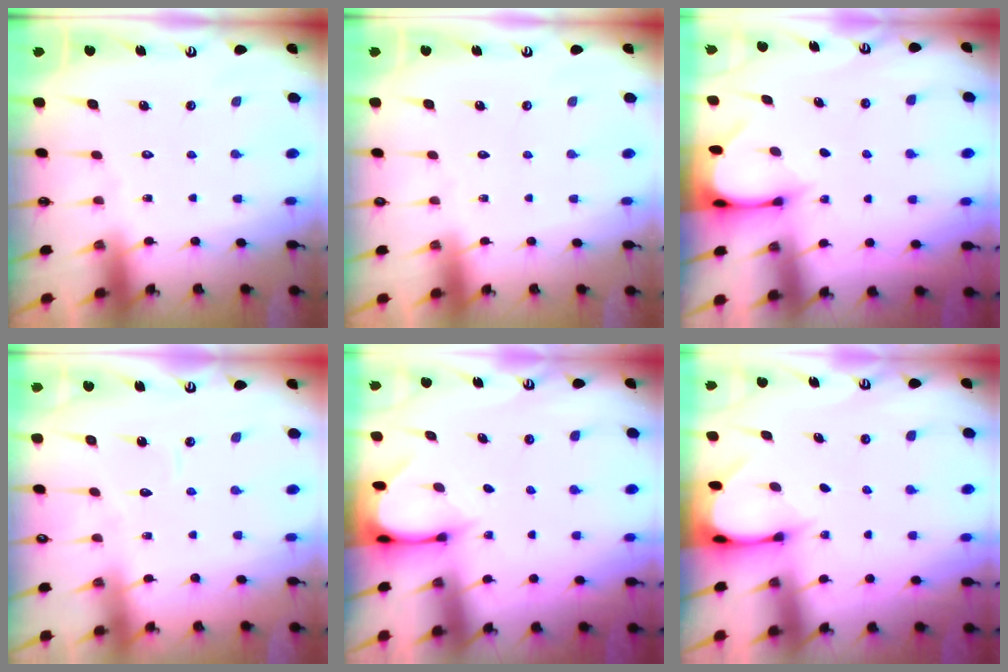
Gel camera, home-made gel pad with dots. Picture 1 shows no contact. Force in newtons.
{"total": 0.0}
{"total": 3.4, "press": 3.4, "slide": 0.3}
{"total": 2.8, "press": 2.8, "slide": 0.3}
{"total": 3.4, "press": 3.4, "slide": 0.3}
{"total": 3.0, "press": 3.0, "slide": 0.2}